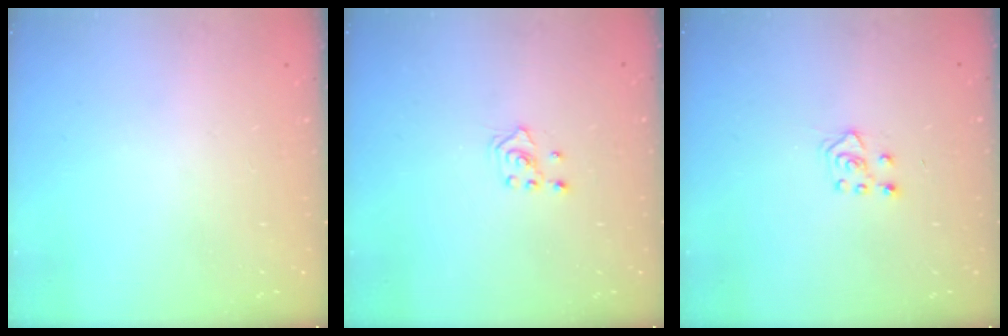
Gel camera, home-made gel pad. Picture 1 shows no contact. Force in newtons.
{"total": 2.7, "press": 2.6, "slide": 0.8}
{"total": 5.2, "press": 5.2, "slide": 0.7}